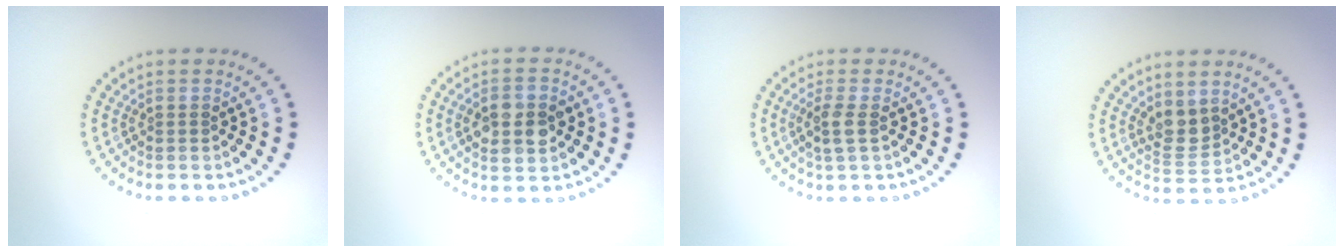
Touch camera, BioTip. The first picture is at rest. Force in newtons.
{"total": 4.4, "press": 4.4, "slide": 0.1}
{"total": 1.9, "press": 1.8, "slide": 0.7}
{"total": 2.6, "press": 2.1, "slide": 1.5}